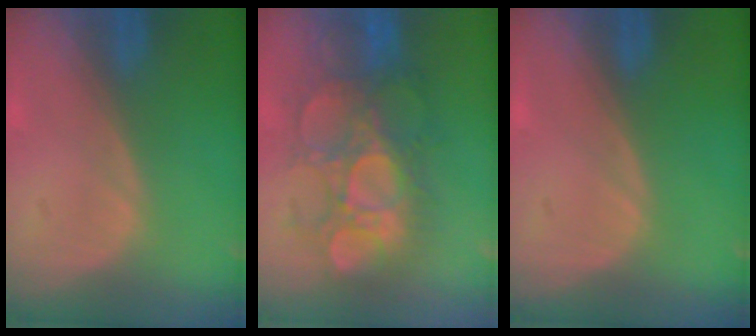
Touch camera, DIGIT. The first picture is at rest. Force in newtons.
{"total": 9.9, "press": 9.9, "slide": 1.0}
{"total": 0.0}